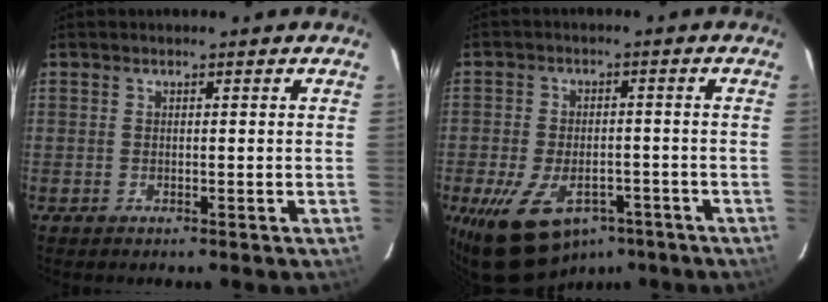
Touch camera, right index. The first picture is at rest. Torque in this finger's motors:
{"motor_torque": [1.60, -0.54, 0.66, 0.13]}